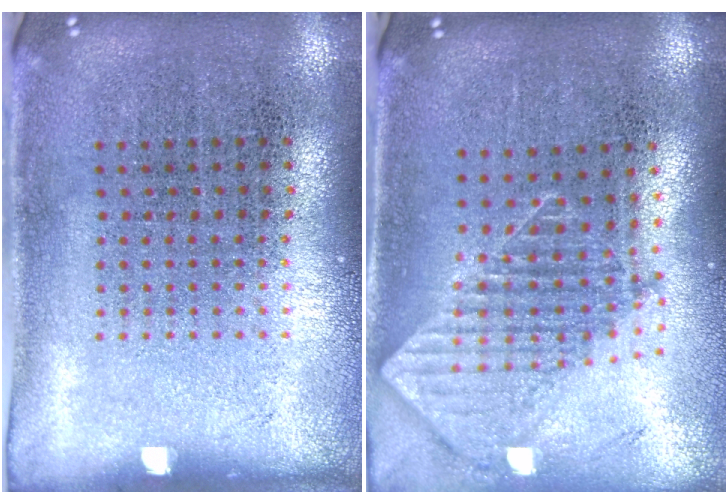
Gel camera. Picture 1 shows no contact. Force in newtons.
{"total": 1.9, "press": 1.5, "slide": 1.2}